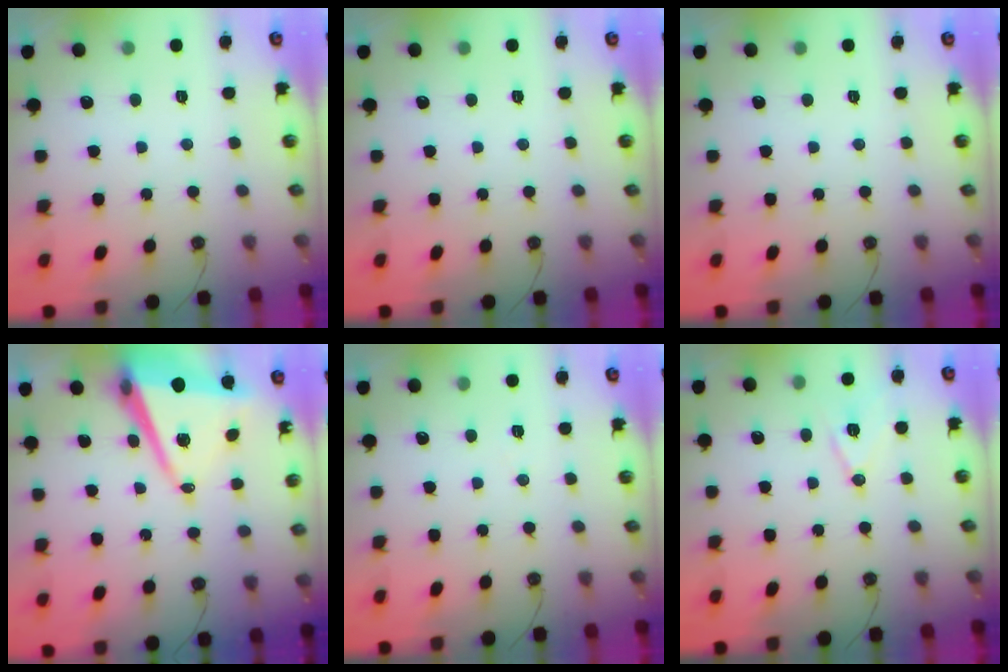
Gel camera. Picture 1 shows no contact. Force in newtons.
{"total": 0.0}
{"total": 0.0}
{"total": 11.0, "press": 10.5, "slide": 3.2}
{"total": 5.9, "press": 4.0, "slide": 4.3}
{"total": 9.2, "press": 8.5, "slide": 3.6}